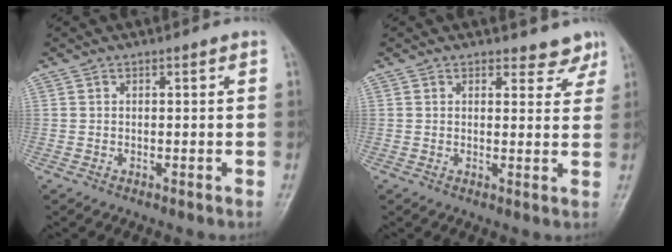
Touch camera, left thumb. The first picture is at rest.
{"total": 4.1, "force": [3.5, 2.0, 0.5], "torque": [0.022, -0.024, 0.031]}